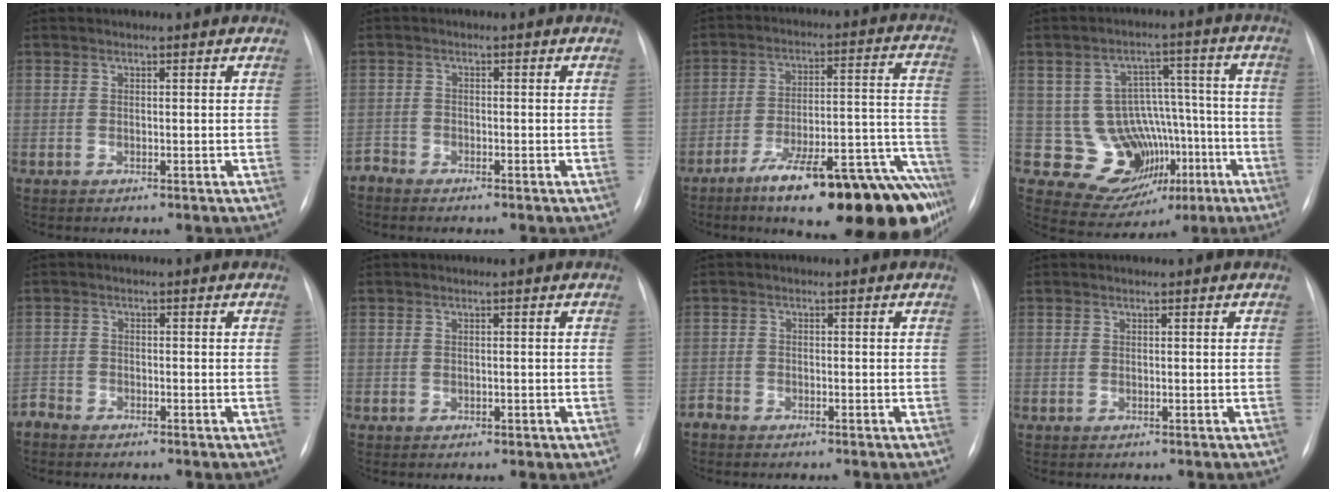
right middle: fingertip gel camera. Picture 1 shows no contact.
{"total": 1.9, "force": [-1.8, 0.6, -0.4], "torque": [0.009, -0.002, -0.035]}
{"total": 25.4, "force": [-17.7, 4.8, 17.5], "torque": [-0.149, 0.036, -0.258]}
{"total": 12.8, "force": [-4.2, 10.6, 5.9], "torque": [-0.072, 0.040, -0.041]}
{"total": 2.1, "force": [-2.0, 0.6, 0.0], "torque": [0.000, -0.003, -0.036]}
{"total": 1.2, "force": [-0.5, 0.7, 0.8], "torque": [-0.010, 0.000, -0.003]}
{"total": 1.5, "force": [-1.4, 0.6, 0.2], "torque": [-0.005, -0.001, -0.024]}
{"total": 0.0}